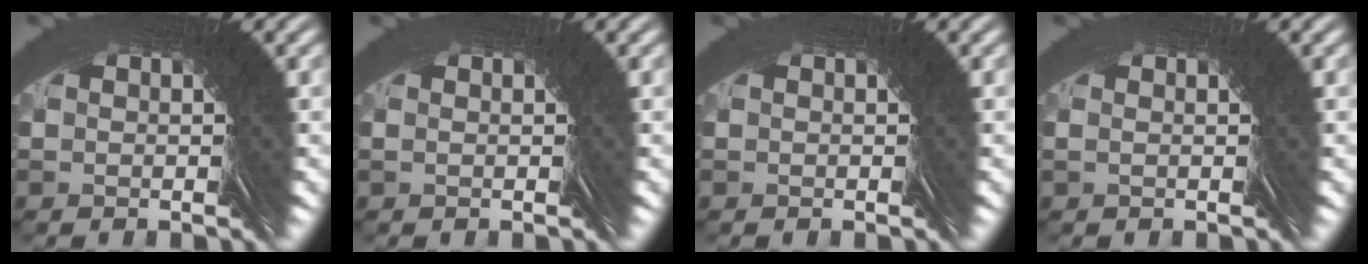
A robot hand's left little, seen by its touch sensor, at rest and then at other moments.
{"total": 1.7, "force": [0.6, -1.4, -0.5], "torque": [0.018, 0.015, 0.006]}
{"total": 0.0}
{"total": 2.0, "force": [0.7, -1.8, -0.6], "torque": [0.023, 0.019, 0.005]}